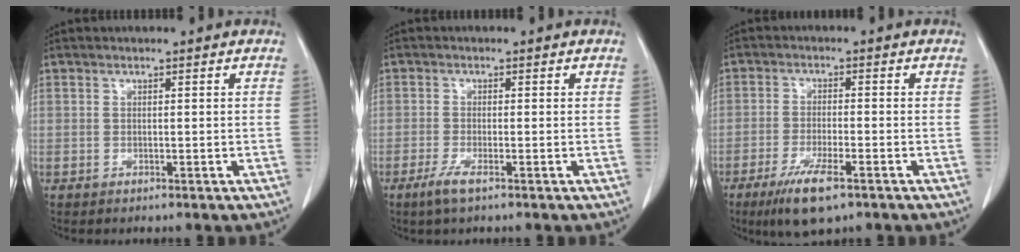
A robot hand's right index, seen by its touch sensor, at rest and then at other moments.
{"total": 2.7, "force": [-1.7, 0.2, 2.2], "torque": [-0.048, -0.007, -0.036]}
{"total": 7.5, "force": [-4.6, 1.3, 5.8], "torque": [-0.112, -0.017, -0.075]}